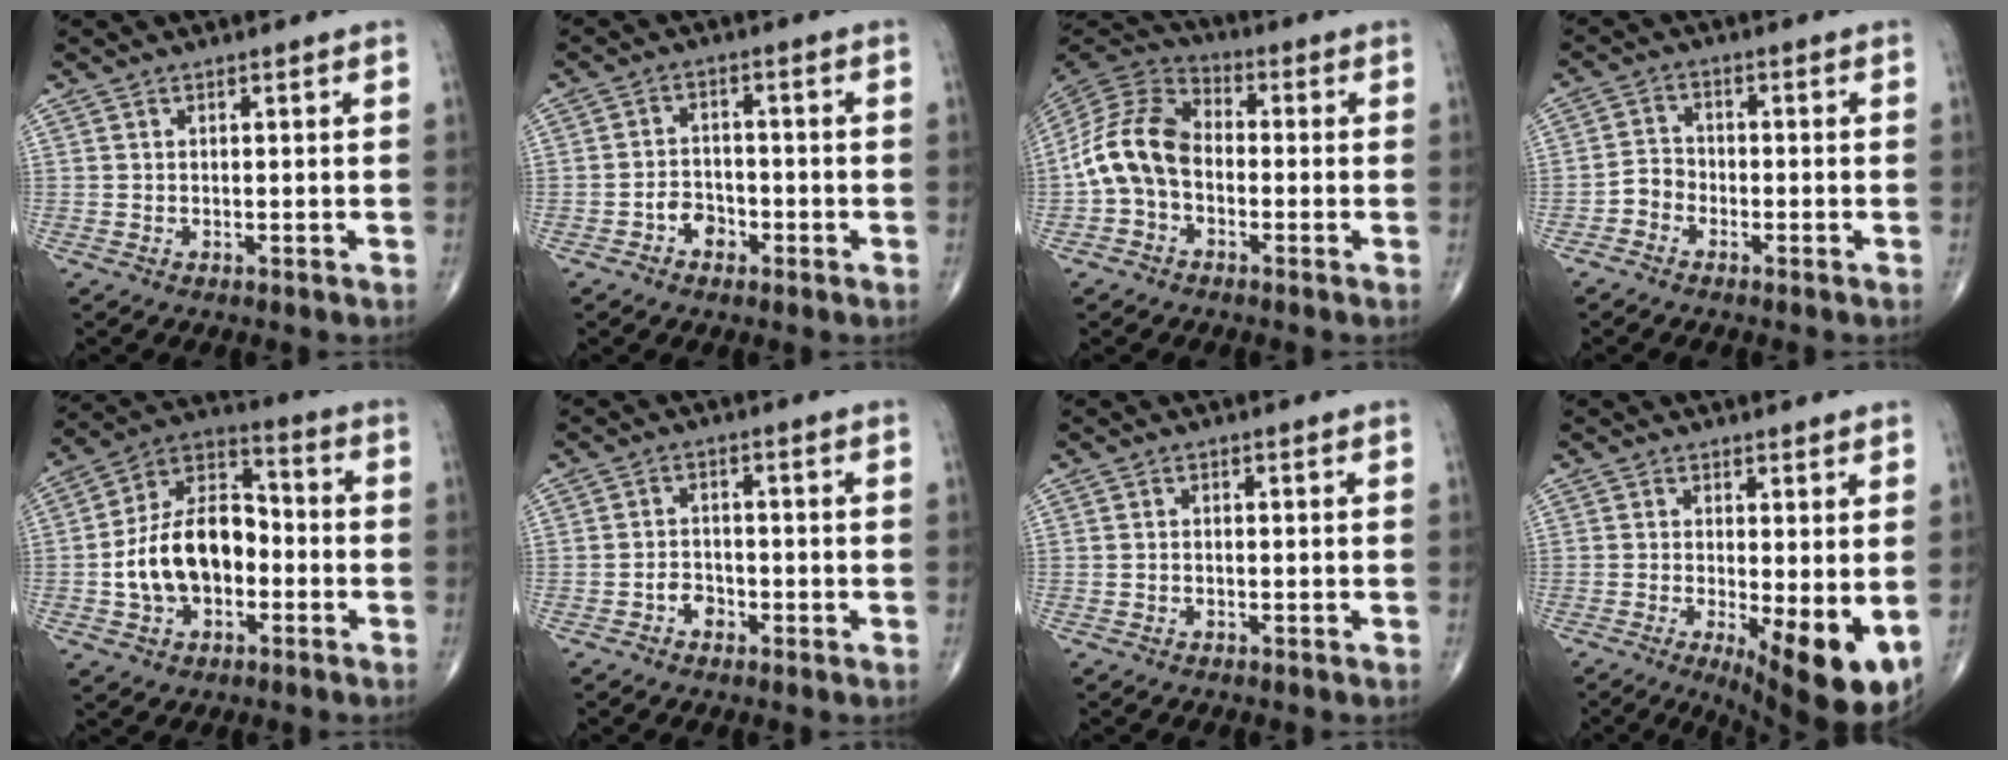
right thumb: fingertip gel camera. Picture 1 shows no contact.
{"total": 4.2, "force": [-2.0, 3.1, 1.9], "torque": [-0.012, 0.021, -0.039]}
{"total": 12.4, "force": [-2.2, 8.7, 8.5], "torque": [-0.158, 0.037, -0.056]}
{"total": 3.3, "force": [-1.9, 2.5, 1.0], "torque": [-0.007, 0.017, -0.046]}
{"total": 16.1, "force": [-2.9, 10.6, 11.8], "torque": [-0.186, 0.043, -0.055]}
{"total": 1.8, "force": [-1.0, 1.3, 0.6], "torque": [-0.004, 0.006, -0.023]}
{"total": 0.5, "force": [-0.3, 0.4, 0.3], "torque": [-0.005, 0.002, -0.006]}
{"total": 10.8, "force": [-2.0, 3.4, 10.0], "torque": [-0.147, -0.024, -0.022]}